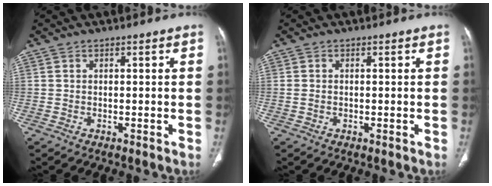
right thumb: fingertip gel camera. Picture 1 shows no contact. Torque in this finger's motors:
{"motor_torque": [-0.15, 1.02, -0.12, 0.02, 0.03]}